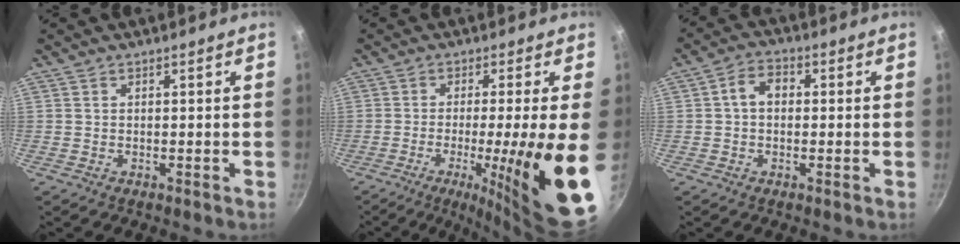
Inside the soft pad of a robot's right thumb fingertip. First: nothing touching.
{"total": 17.7, "force": [-3.5, 1.8, 17.2], "torque": [-0.250, -0.009, -0.043]}
{"total": 4.8, "force": [0.4, 3.6, 3.3], "torque": [-0.043, 0.014, -0.003]}